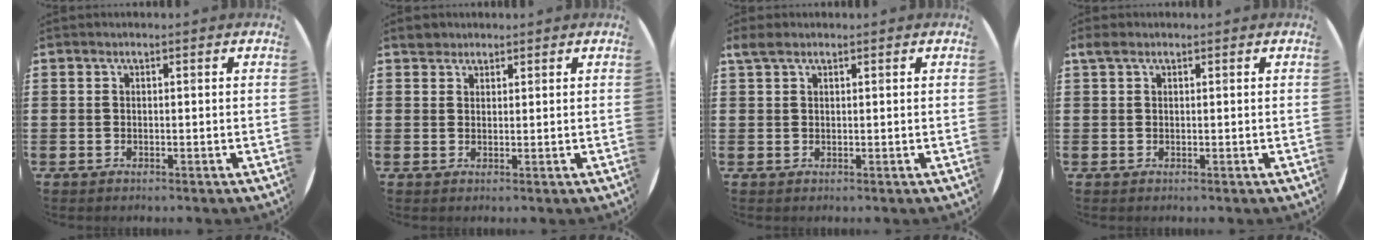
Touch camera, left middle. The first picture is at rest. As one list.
[{"total": 1.8, "force": [1.6, 0.8, -0.1], "torque": [0.006, 0.001, 0.030]}, {"total": 1.5, "force": [1.1, 0.7, 0.7], "torque": [-0.007, 0.003, 0.019]}, {"total": 0.9, "force": [0.6, 0.6, 0.4], "torque": [-0.009, 0.006, 0.011]}]